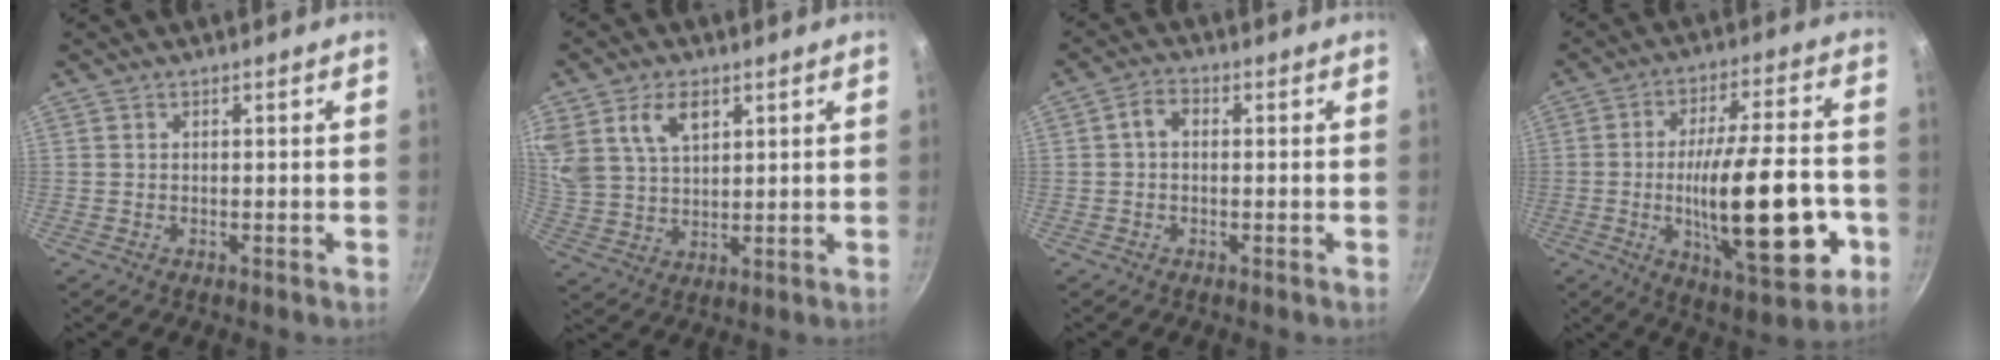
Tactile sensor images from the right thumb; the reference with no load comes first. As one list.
[{"total": 10.4, "force": [5.1, 6.5, 6.3], "torque": [-0.106, -0.014, 0.104]}, {"total": 3.2, "force": [0.2, 2.3, 2.3], "torque": [-0.039, 0.010, -0.002]}, {"total": 23.1, "force": [-5.4, 7.7, 21.1], "torque": [-0.314, 0.019, -0.074]}]